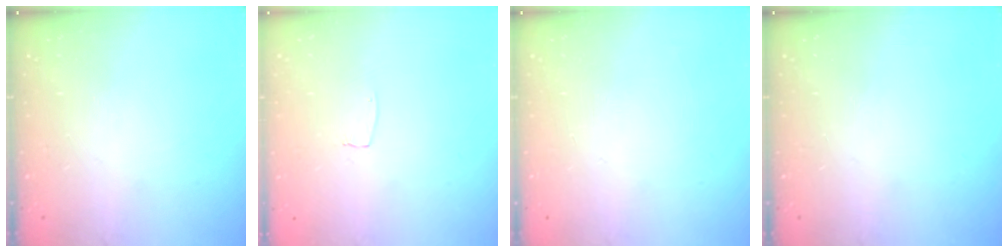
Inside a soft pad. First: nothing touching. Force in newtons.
{"total": 3.0, "press": 3.0, "slide": 0.2}
{"total": 0.0}
{"total": 0.0}